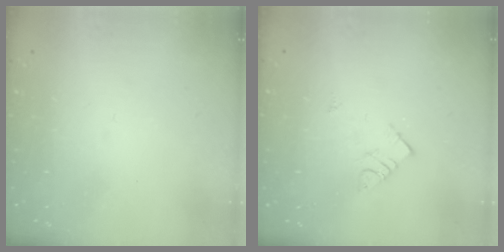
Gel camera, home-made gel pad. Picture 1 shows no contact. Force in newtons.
{"total": 5.6, "press": 5.6, "slide": 0.1}